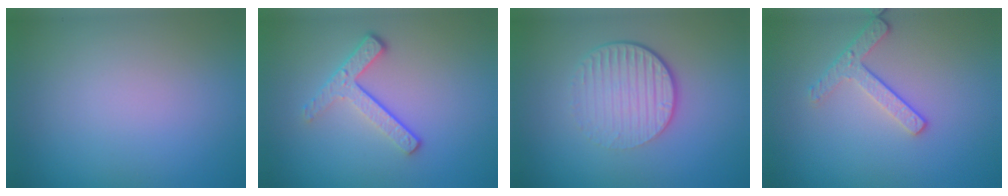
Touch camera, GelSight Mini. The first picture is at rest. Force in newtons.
{"total": 3.5, "press": 2.5, "slide": 2.4}
{"total": 4.7, "press": 2.9, "slide": 3.7}
{"total": 2.5, "press": 2.2, "slide": 1.1}